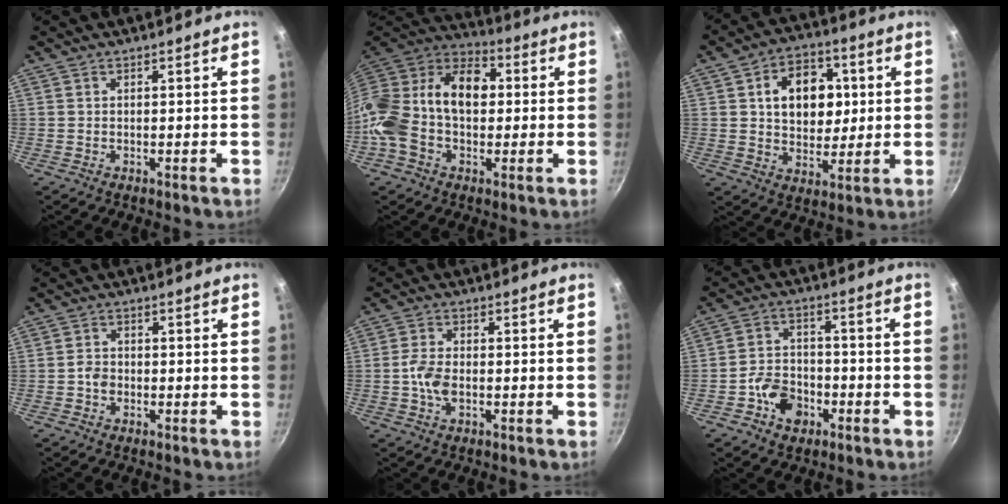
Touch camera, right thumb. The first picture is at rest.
{"total": 21.3, "force": [0.2, 14.6, 15.5], "torque": [-0.267, 0.049, -0.021]}
{"total": 14.1, "force": [2.8, 10.3, 9.1], "torque": [-0.089, 0.000, 0.043]}
{"total": 2.5, "force": [-0.8, 2.0, 1.2], "torque": [-0.012, 0.014, -0.015]}
{"total": 5.0, "force": [-0.9, 3.0, 3.9], "torque": [-0.079, 0.012, -0.023]}
{"total": 8.3, "force": [-3.7, 6.1, 4.2], "torque": [-0.053, 0.032, -0.069]}